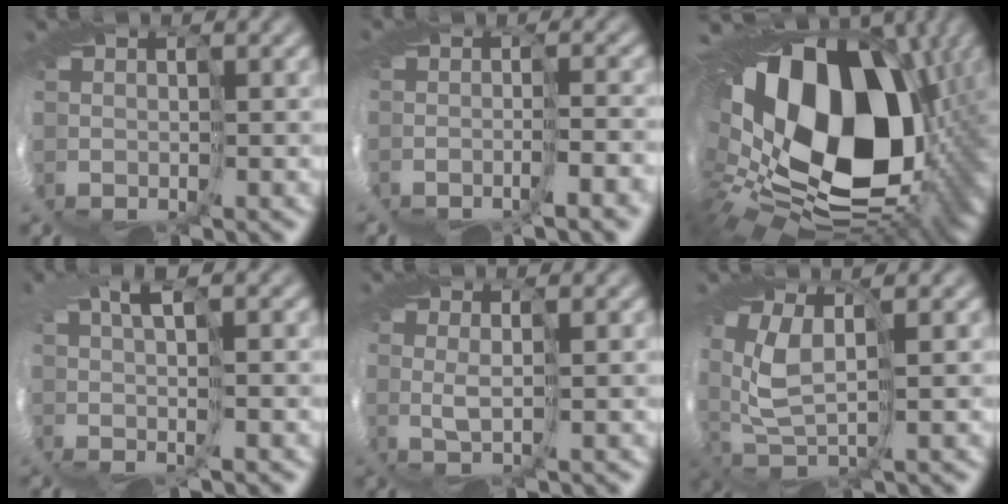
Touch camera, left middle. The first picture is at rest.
{"total": 4.1, "force": [-2.1, 0.1, 3.5], "torque": [-0.050, 0.000, -0.028]}
{"total": 16.9, "force": [3.4, 11.0, 12.4], "torque": [-0.249, -0.019, 0.077]}
{"total": 1.9, "force": [0.4, -1.4, 1.2], "torque": [-0.030, -0.001, 0.005]}
{"total": 1.1, "force": [0.5, -0.9, 0.4], "torque": [-0.027, 0.002, 0.006]}
{"total": 4.2, "force": [1.0, 2.1, 3.5], "torque": [-0.120, -0.003, 0.018]}